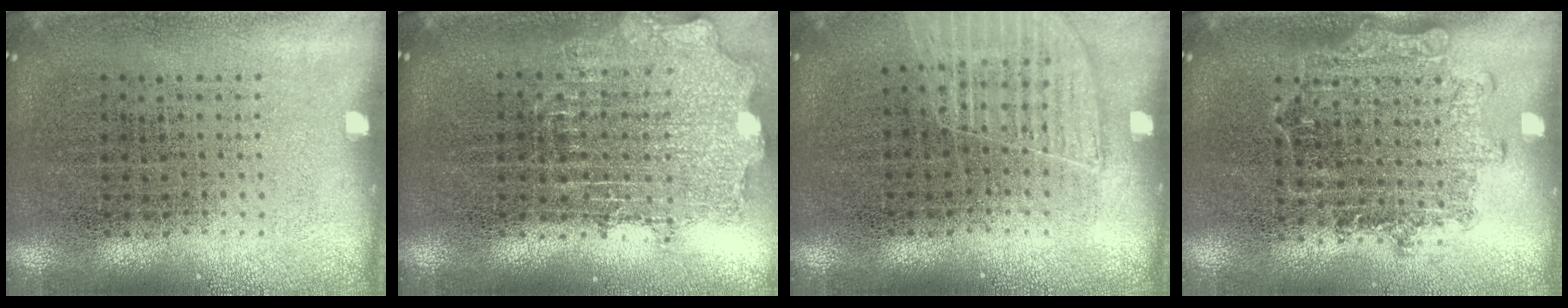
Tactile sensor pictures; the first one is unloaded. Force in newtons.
{"total": 1.9, "press": 1.5, "slide": 1.1}
{"total": 1.1, "press": 1.1, "slide": 0.1}
{"total": 1.3, "press": 1.1, "slide": 0.8}